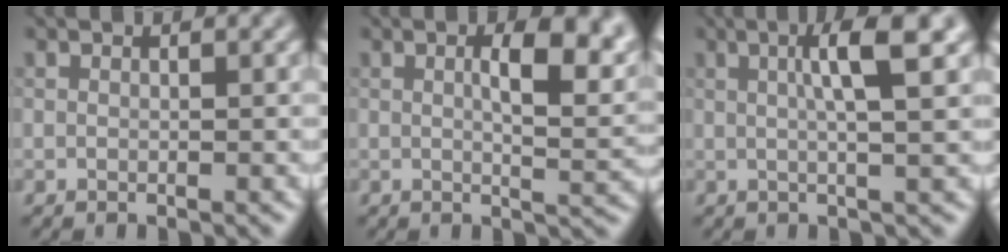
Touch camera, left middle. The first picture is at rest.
{"total": 6.5, "force": [1.8, 2.3, 5.8], "torque": [-0.075, 0.001, 0.027]}
{"total": 4.9, "force": [1.3, 0.8, 4.6], "torque": [-0.071, 0.009, 0.018]}